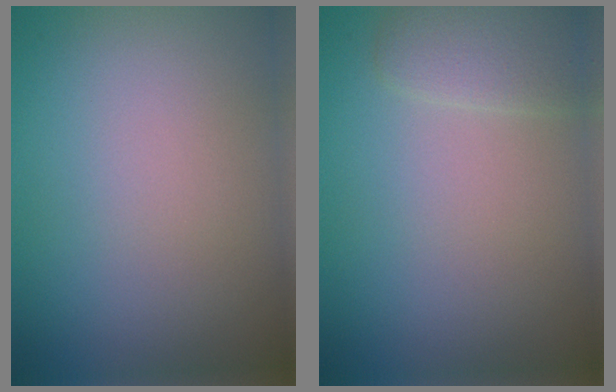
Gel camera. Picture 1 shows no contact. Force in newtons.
{"total": 2.1, "press": 2.0, "slide": 0.1}